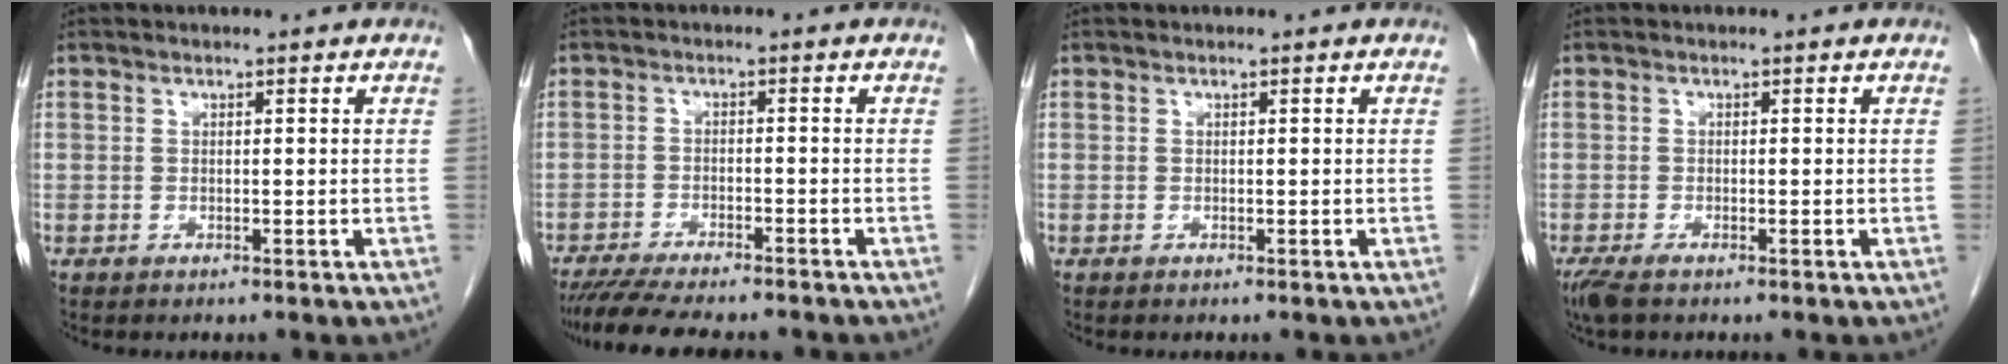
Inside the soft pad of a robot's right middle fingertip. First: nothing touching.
{"total": 11.5, "force": [-10.1, 1.7, 5.3], "torque": [-0.076, -0.014, -0.149]}
{"total": 0.0}
{"total": 2.8, "force": [-2.1, 0.8, 1.8], "torque": [-0.041, -0.010, -0.036]}